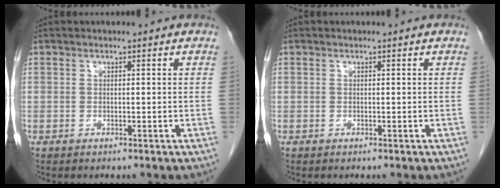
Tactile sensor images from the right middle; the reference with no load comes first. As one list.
[{"total": 0.0}]